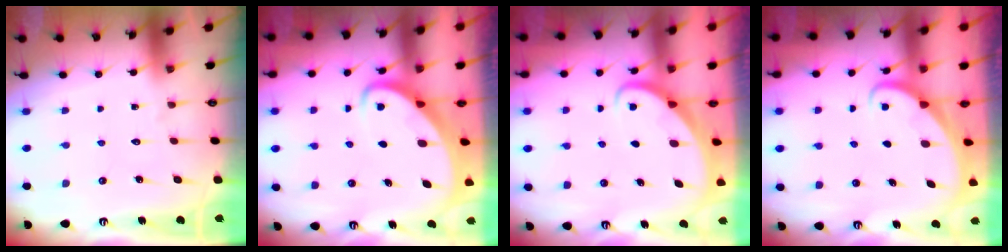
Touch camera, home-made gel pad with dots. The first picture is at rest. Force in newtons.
{"total": 3.5, "press": 3.5, "slide": 0.4}
{"total": 2.2, "press": 2.2, "slide": 0.2}
{"total": 1.8, "press": 1.8, "slide": 0.1}